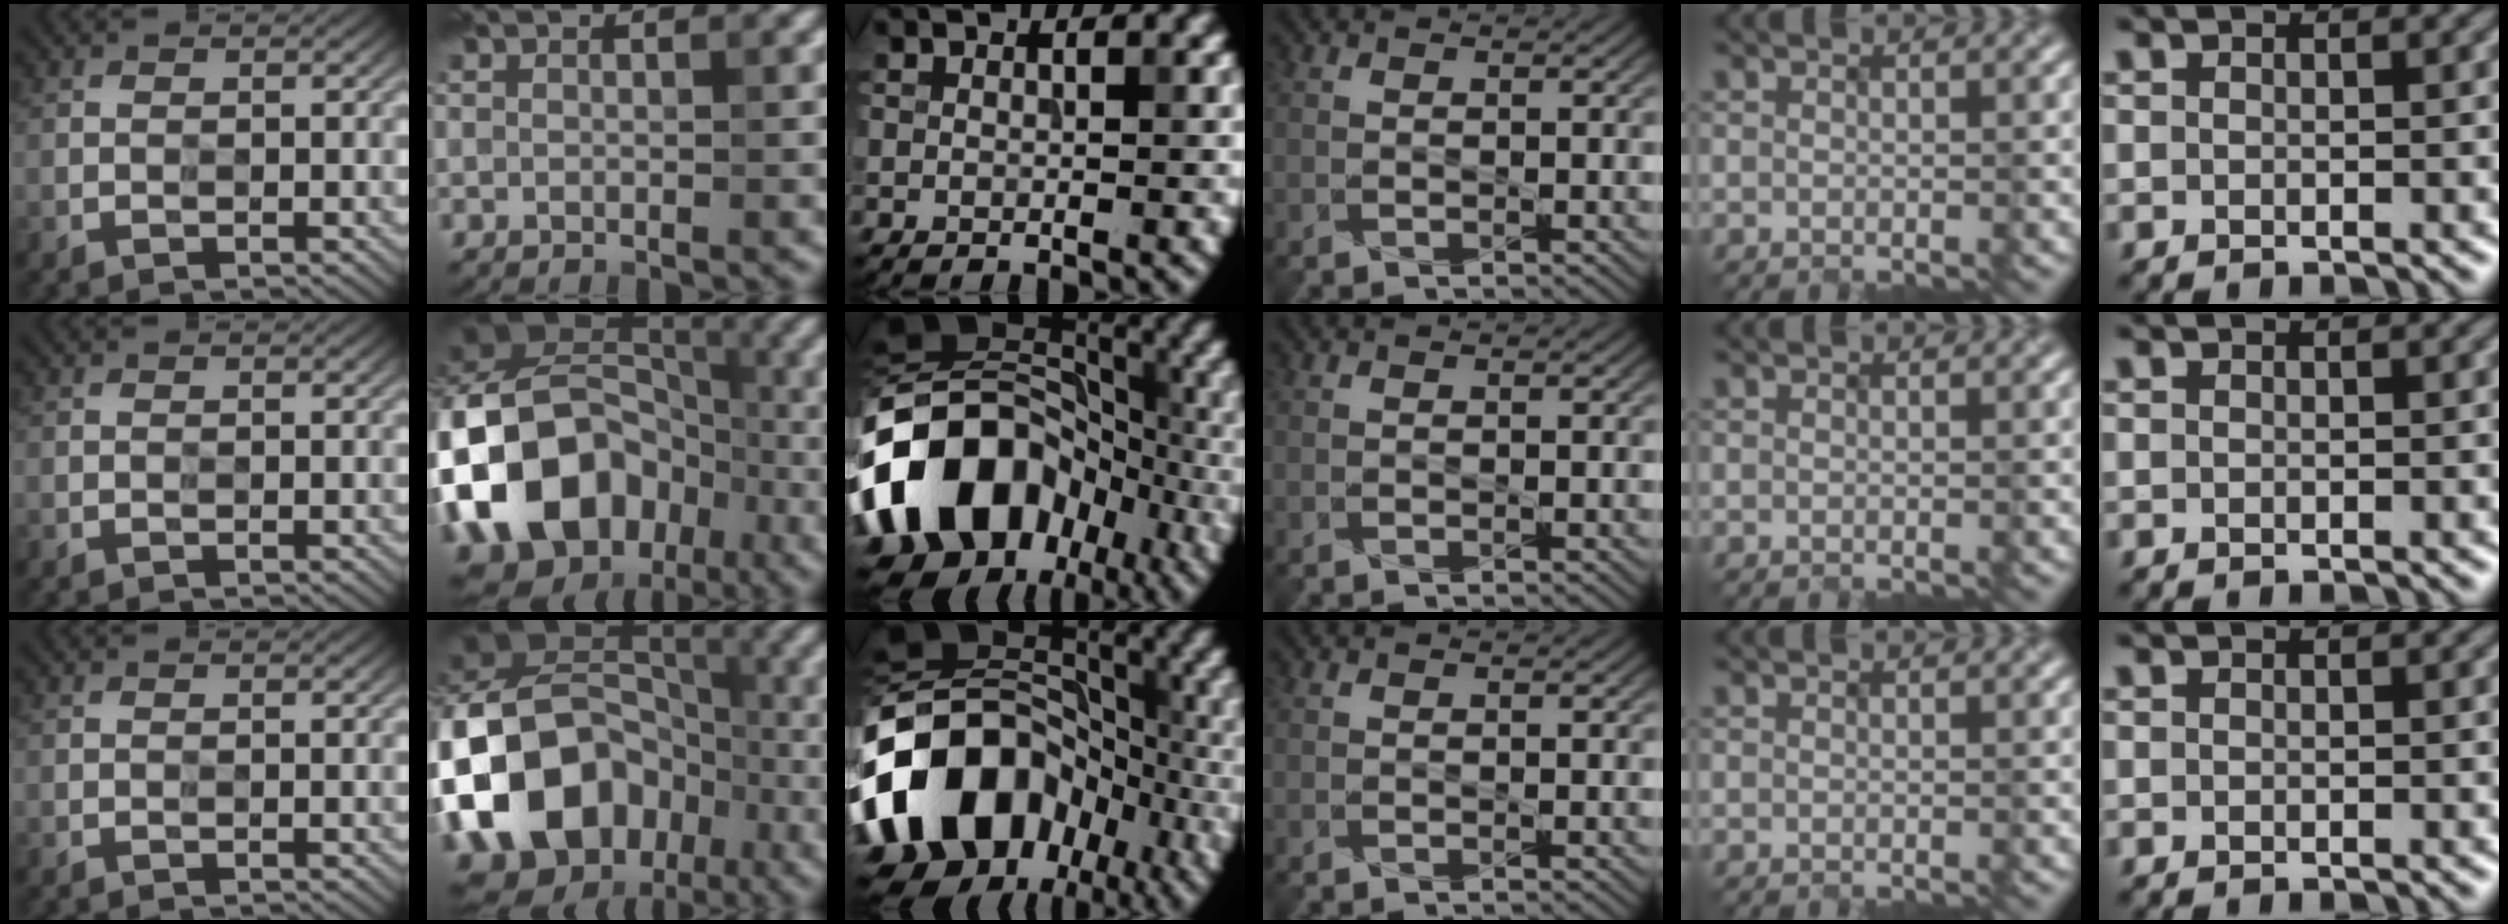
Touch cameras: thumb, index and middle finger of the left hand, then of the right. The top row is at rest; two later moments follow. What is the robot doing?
{"motion": "extract", "object": "drawer"}